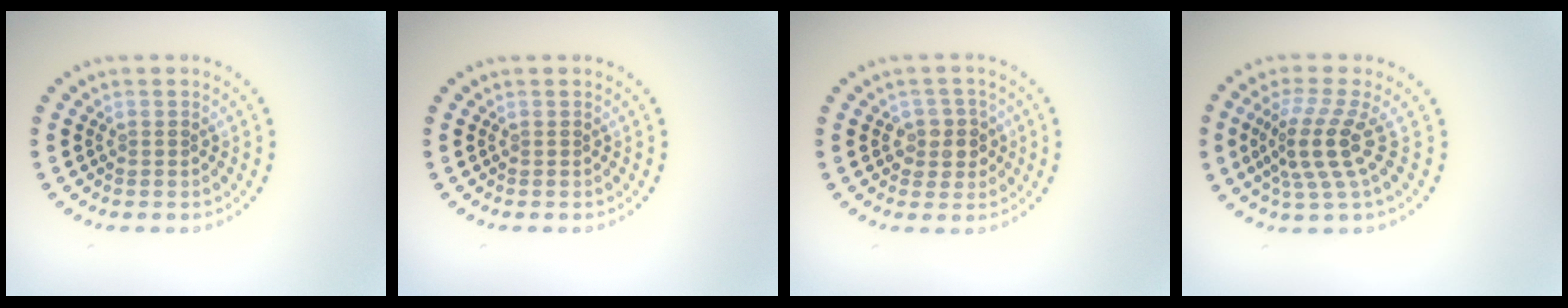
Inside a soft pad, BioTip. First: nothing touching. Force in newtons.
{"total": 0.0}
{"total": 2.2, "press": 2.1, "slide": 0.7}
{"total": 4.2, "press": 3.0, "slide": 2.9}